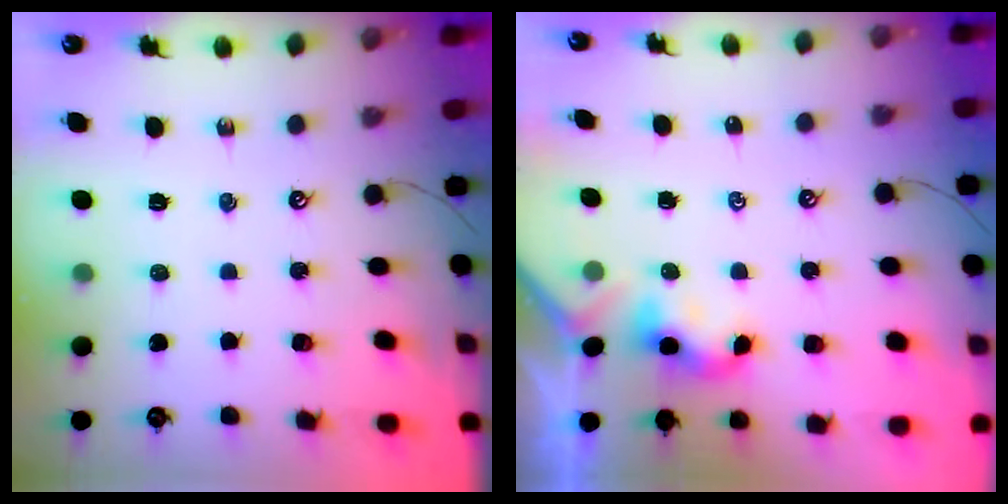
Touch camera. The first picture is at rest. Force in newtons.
{"total": 2.2, "press": 2.2, "slide": 0.2}